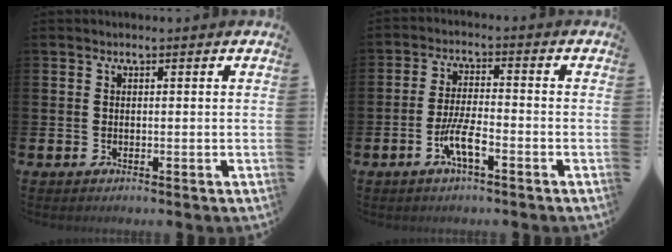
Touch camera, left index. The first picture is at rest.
{"total": 5.1, "force": [-2.3, 1.2, 4.4], "torque": [-0.096, -0.001, -0.044]}